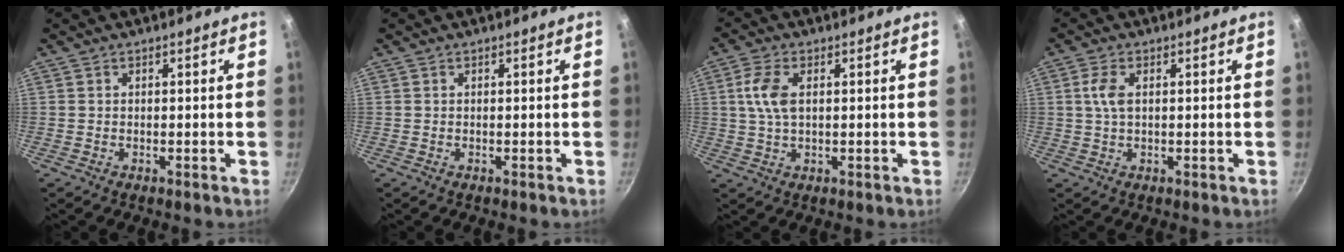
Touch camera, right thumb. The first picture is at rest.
{"total": 0.0}
{"total": 6.2, "force": [1.2, 3.2, 5.1], "torque": [-0.104, 0.005, 0.024]}
{"total": 2.7, "force": [0.2, 1.1, 2.5], "torque": [-0.061, 0.006, 0.002]}